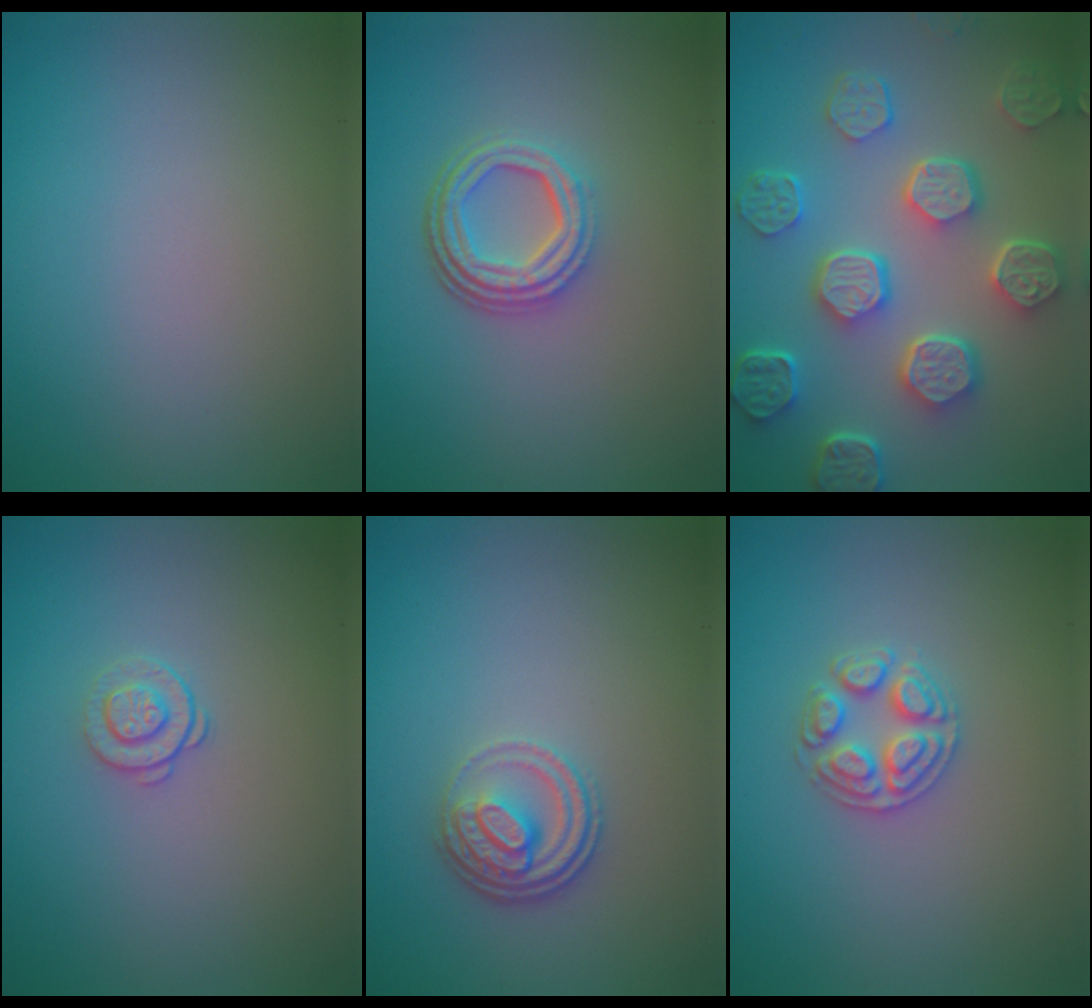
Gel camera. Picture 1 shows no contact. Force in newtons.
{"total": 4.6, "press": 3.3, "slide": 3.1}
{"total": 7.9, "press": 6.0, "slide": 5.1}
{"total": 1.4, "press": 0.9, "slide": 1.0}
{"total": 3.4, "press": 2.6, "slide": 2.3}
{"total": 2.6, "press": 2.5, "slide": 0.5}